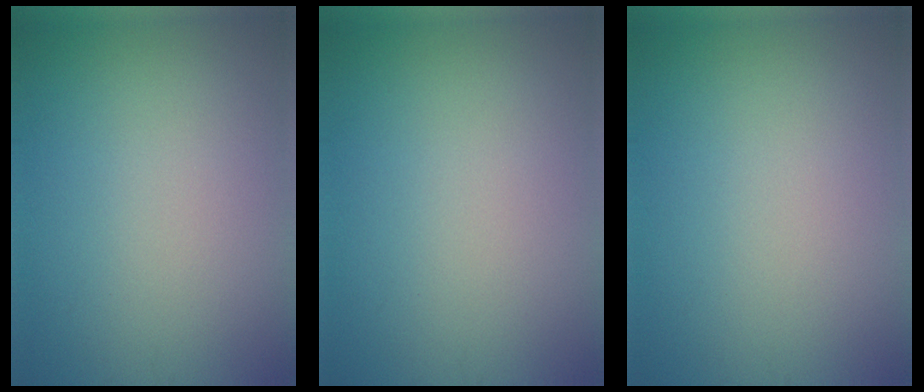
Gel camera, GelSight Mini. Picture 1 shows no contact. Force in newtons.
{"total": 0.0}
{"total": 0.0}